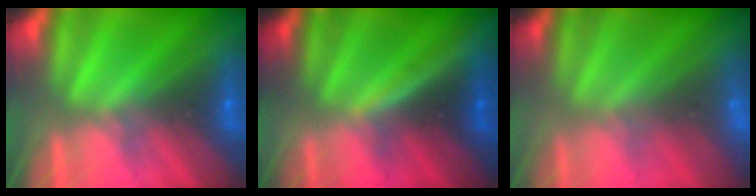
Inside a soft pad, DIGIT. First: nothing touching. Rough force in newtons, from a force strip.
{"total": 3.9}
{"total": 2.9}